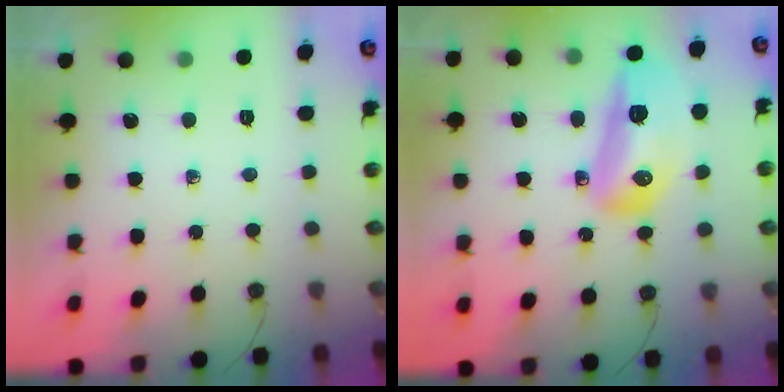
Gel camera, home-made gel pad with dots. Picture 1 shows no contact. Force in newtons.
{"total": 14.0, "press": 13.9, "slide": 2.1}